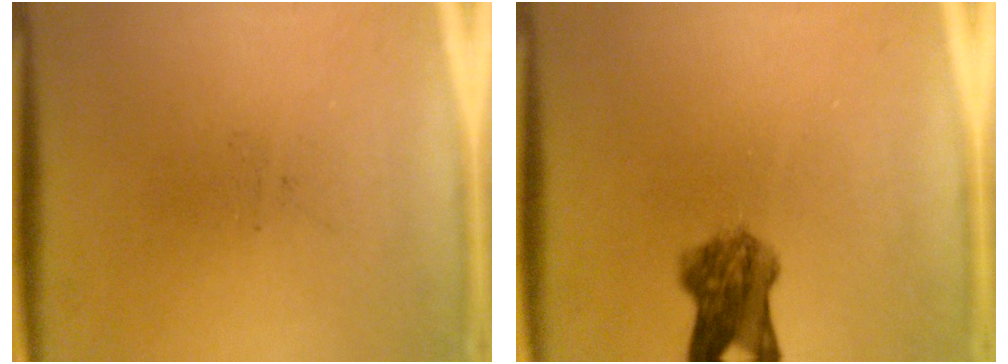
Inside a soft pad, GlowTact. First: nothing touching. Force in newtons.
{"total": 5.9}